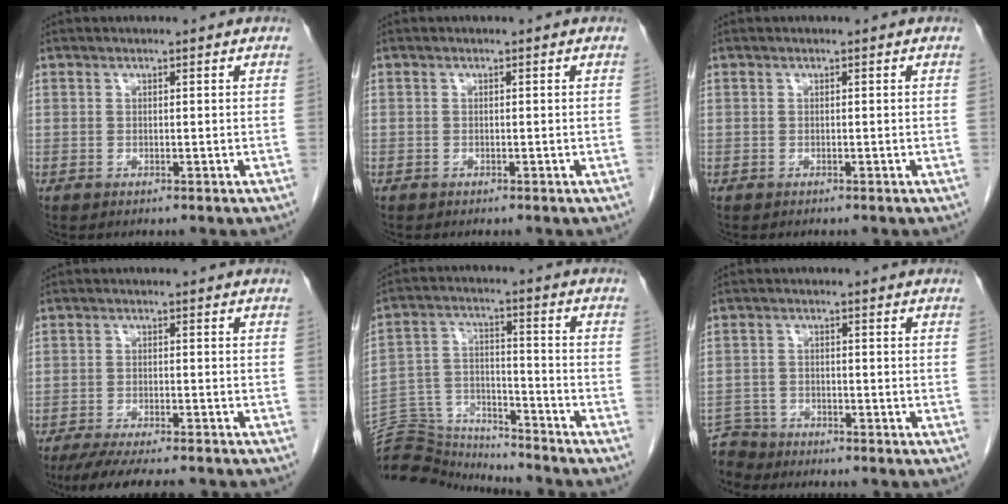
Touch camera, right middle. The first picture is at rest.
{"total": 0.0}
{"total": 0.0}
{"total": 10.6, "force": [-9.1, 1.5, 5.1], "torque": [-0.076, -0.020, -0.135]}
{"total": 13.9, "force": [-13.7, 1.9, 1.1], "torque": [-0.029, 0.038, -0.233]}
{"total": 4.7, "force": [-4.4, 1.2, -0.9], "torque": [0.018, -0.006, -0.085]}